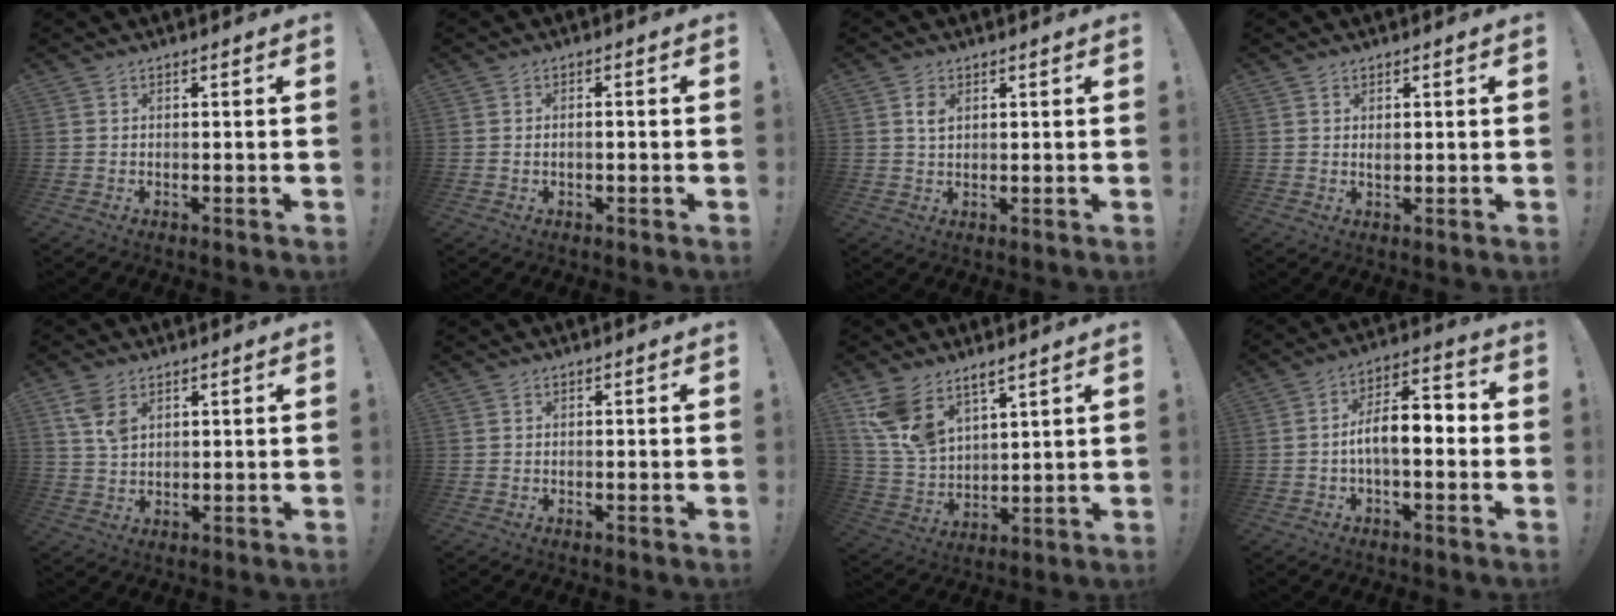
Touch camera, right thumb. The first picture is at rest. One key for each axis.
{"total": 1.1, "fx": -0.4, "fy": 0.4, "fz": 1.0, "tx": -0.019, "ty": 0.004, "tz": -0.007}
{"total": 2.9, "fx": 1.2, "fy": 1.9, "fz": 1.9, "tx": -0.024, "ty": -0.003, "tz": 0.019}
{"total": 1.1, "fx": 0.8, "fy": 0.7, "fz": 0.5, "tx": 0.004, "ty": -0.006, "tz": 0.012}
{"total": 6.1, "fx": 3.2, "fy": 3.6, "fz": 3.8, "tx": -0.065, "ty": -0.011, "tz": 0.061}
{"total": 0.0}
{"total": 11.2, "fx": 8.5, "fy": 5.6, "fz": 4.8, "tx": -0.108, "ty": -0.047, "tz": 0.169}
{"total": 9.6, "fx": -1.6, "fy": 4.1, "fz": 8.5, "tx": -0.142, "ty": 0.011, "tz": -0.028}